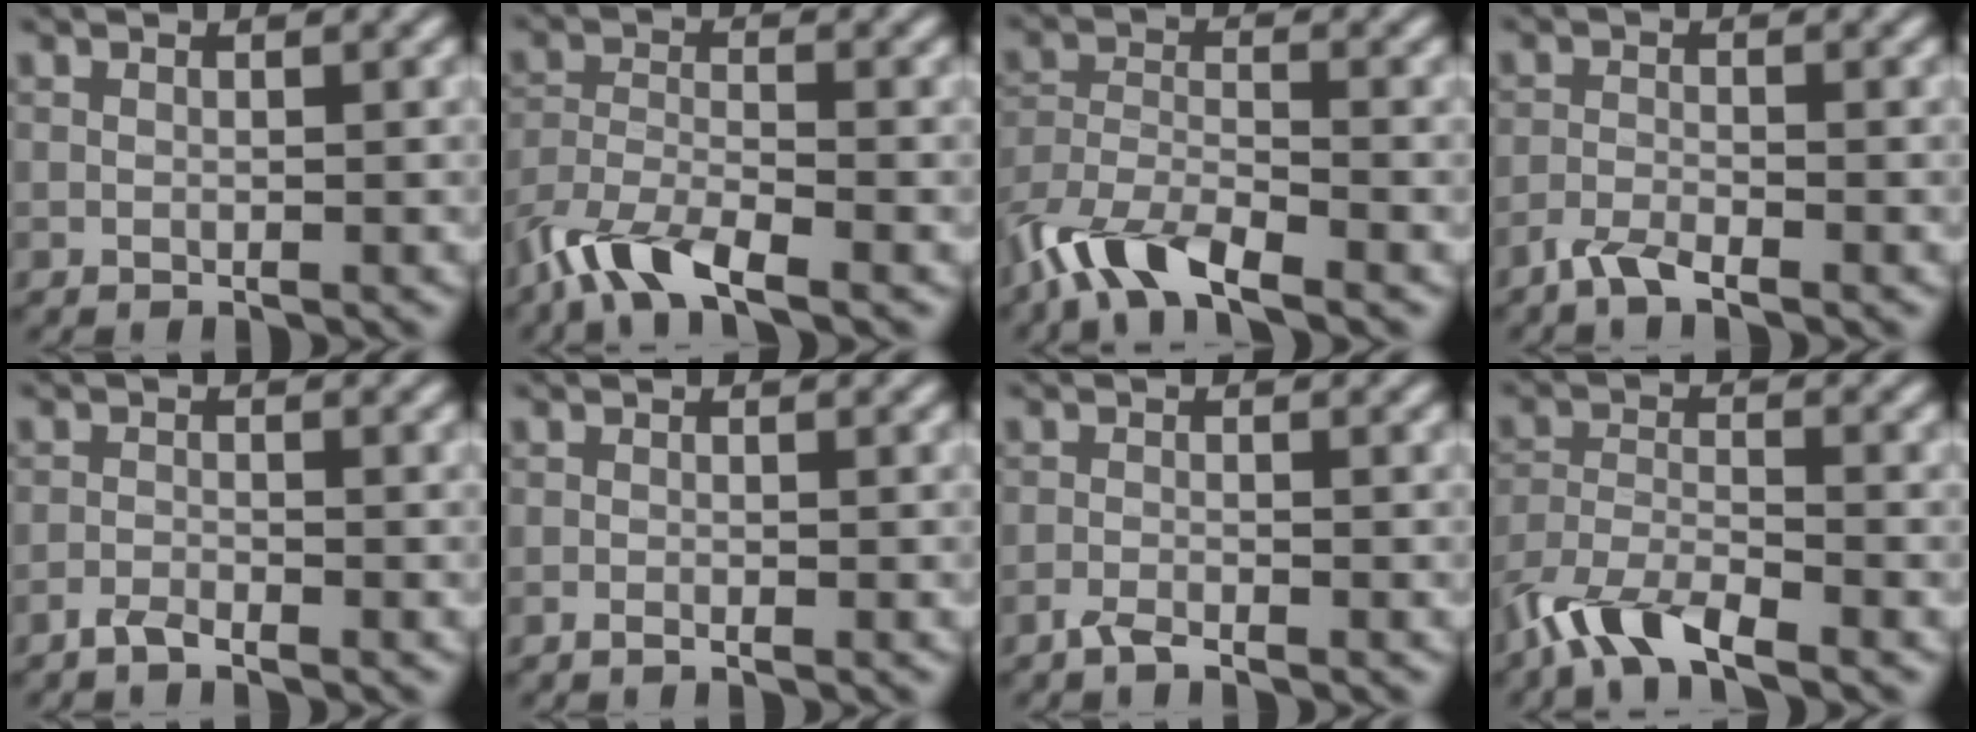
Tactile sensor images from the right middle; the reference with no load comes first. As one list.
[{"total": 5.6, "force": [-4.3, 1.4, 3.3], "torque": [-0.066, -0.006, -0.091]}, {"total": 6.3, "force": [-4.8, 1.7, 3.6], "torque": [-0.069, -0.004, -0.100]}, {"total": 2.2, "force": [-1.7, 0.4, 1.2], "torque": [-0.028, -0.001, -0.041]}, {"total": 1.2, "force": [-1.1, 0.2, 0.6], "torque": [-0.012, 0.003, -0.024]}, {"total": 0.5, "force": [-0.4, 0.1, 0.4], "torque": [-0.005, 0.000, -0.008]}, {"total": 1.3, "force": [-1.0, 0.2, 0.7], "torque": [-0.015, 0.002, -0.023]}, {"total": 5.6, "force": [-4.4, 1.3, 3.2], "torque": [-0.063, -0.006, -0.092]}]